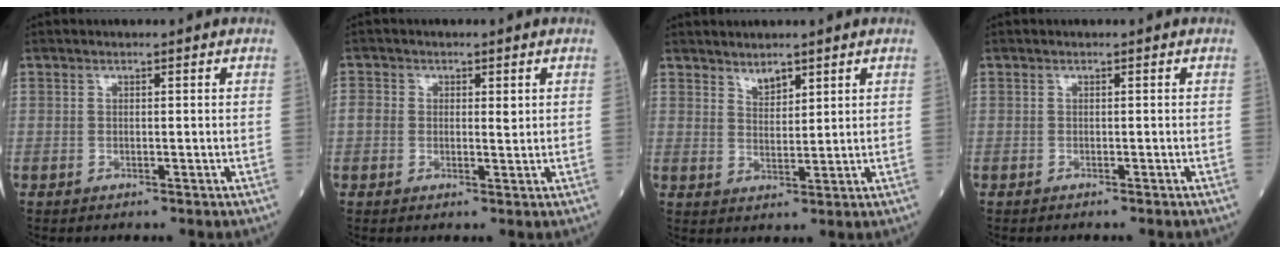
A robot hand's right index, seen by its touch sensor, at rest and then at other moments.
{"total": 2.5, "force": [0.3, 1.8, 1.8], "torque": [-0.027, 0.005, 0.005]}
{"total": 2.6, "force": [2.2, 0.8, 1.1], "torque": [-0.024, -0.003, 0.046]}
{"total": 1.3, "force": [-1.2, -0.1, 0.5], "torque": [-0.008, 0.000, -0.014]}